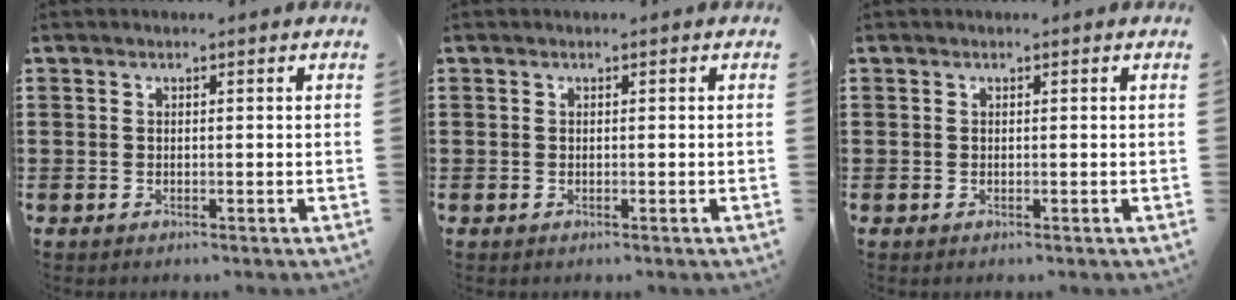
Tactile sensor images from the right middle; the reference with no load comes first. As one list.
[{"total": 0.0}, {"total": 0.0}]